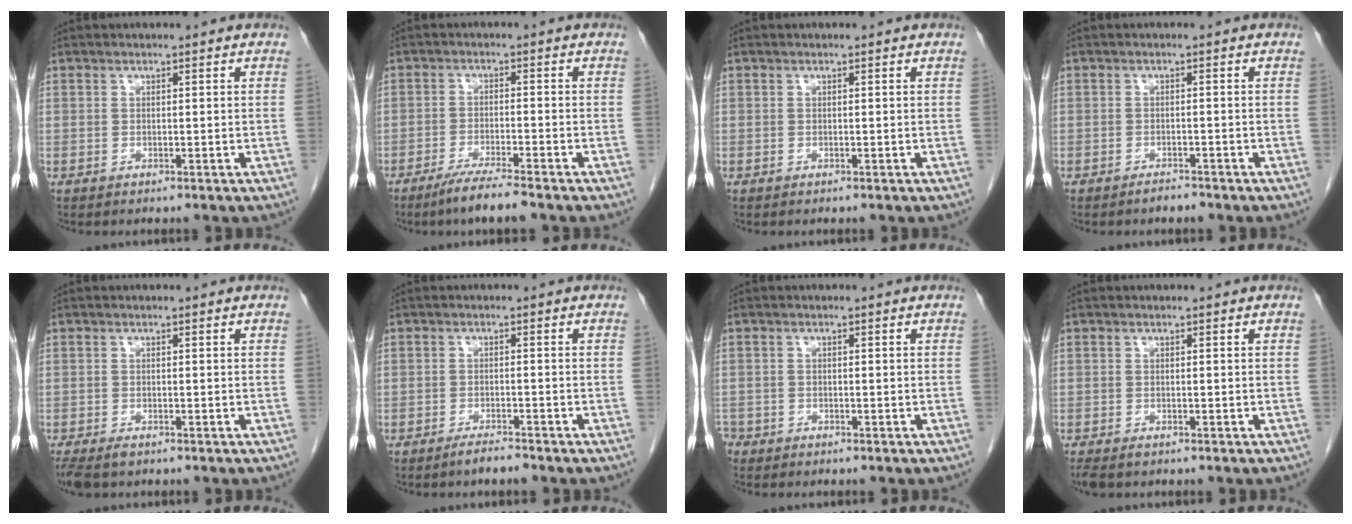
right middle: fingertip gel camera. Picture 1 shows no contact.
{"total": 5.6, "force": [-4.4, -0.5, 3.4], "torque": [-0.063, -0.017, -0.080]}
{"total": 0.0}
{"total": 1.4, "force": [-1.3, 0.3, 0.4], "torque": [-0.012, -0.002, -0.017]}
{"total": 3.6, "force": [-2.8, 1.2, 1.9], "torque": [-0.038, -0.010, -0.047]}
{"total": 2.4, "force": [-2.1, 0.0, 1.2], "torque": [-0.027, -0.004, -0.037]}
{"total": 2.9, "force": [-2.4, 1.7, 0.4], "torque": [-0.013, 0.001, -0.043]}
{"total": 2.3, "force": [-1.9, 0.8, 1.1], "torque": [-0.023, -0.008, -0.029]}